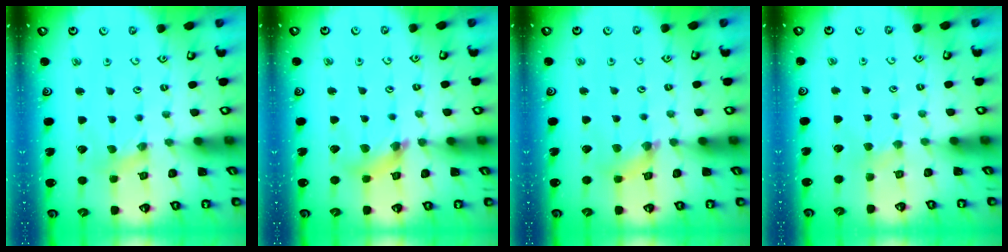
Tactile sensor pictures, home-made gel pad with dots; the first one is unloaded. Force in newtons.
{"total": 6.7, "press": 6.7, "slide": 0.7}
{"total": 2.9, "press": 2.9, "slide": 0.4}
{"total": 1.9, "press": 1.9, "slide": 0.4}